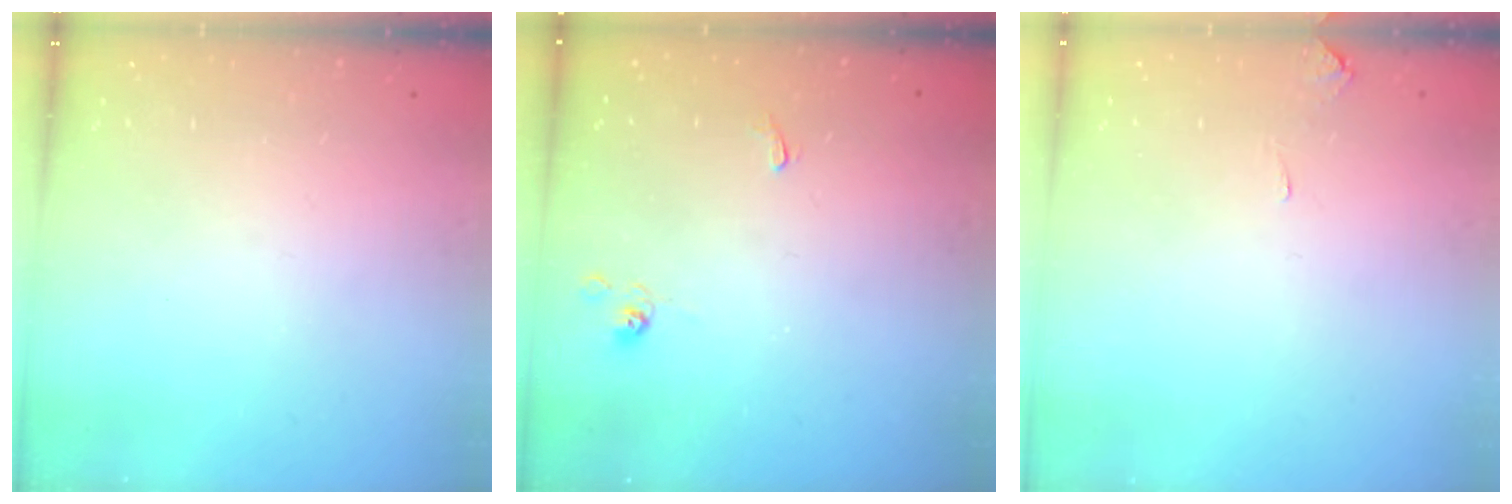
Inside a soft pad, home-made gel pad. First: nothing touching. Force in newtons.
{"total": 2.6, "press": 2.6, "slide": 0.4}
{"total": 1.1, "press": 1.0, "slide": 0.3}